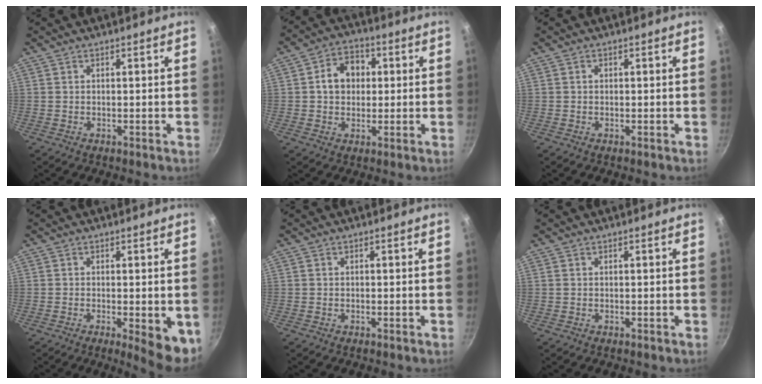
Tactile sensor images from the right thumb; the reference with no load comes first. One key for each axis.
{"total": 8.2, "fx": 1.1, "fy": 6.6, "fz": 4.7, "tx": -0.045, "ty": 0.013, "tz": 0.006}
{"total": 0.5, "fx": 0.0, "fy": 0.5, "fz": 0.2, "tx": -0.001, "ty": 0.004, "tz": -0.001}
{"total": 7.3, "fx": -1.8, "fy": 2.2, "fz": 6.7, "tx": -0.072, "ty": -0.004, "tz": -0.018}
{"total": 0.0}
{"total": 0.0}